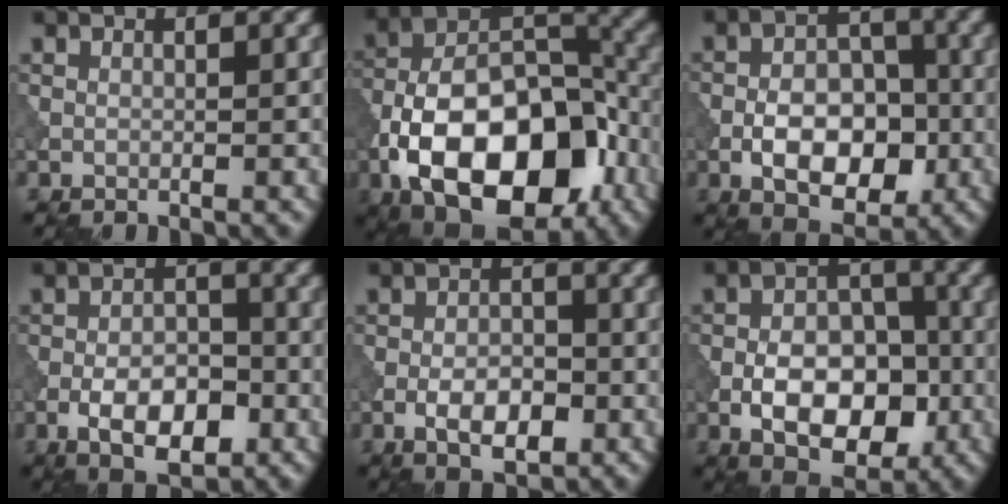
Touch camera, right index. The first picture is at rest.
{"total": 16.5, "force": [-6.8, 9.6, 11.6], "torque": [-0.173, 0.001, -0.121]}
{"total": 6.9, "force": [-2.4, 4.0, 5.1], "torque": [-0.067, 0.009, -0.041]}
{"total": 5.4, "force": [-2.4, 2.6, 4.1], "torque": [-0.058, 0.004, -0.042]}
{"total": 3.9, "force": [-1.7, 1.8, 3.0], "torque": [-0.043, 0.004, -0.029]}
{"total": 7.7, "force": [-2.7, 4.5, 5.6], "torque": [-0.079, 0.008, -0.047]}